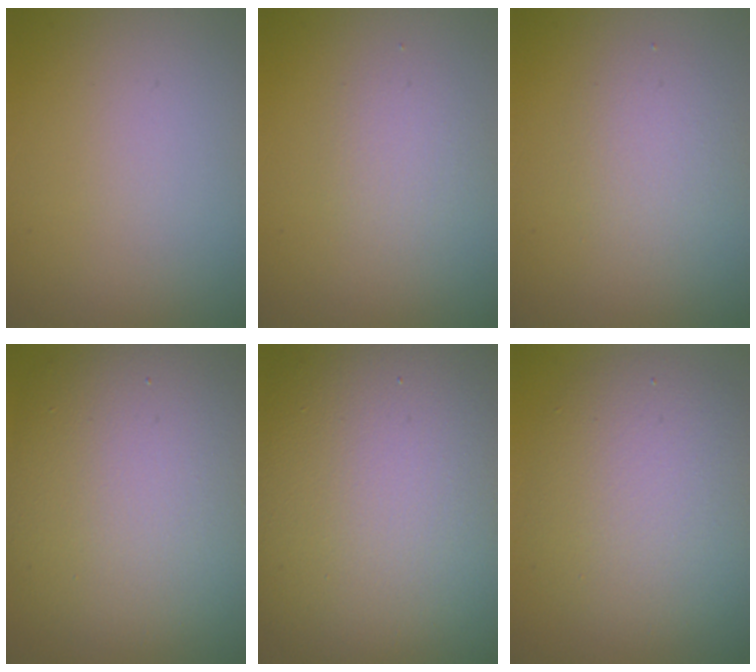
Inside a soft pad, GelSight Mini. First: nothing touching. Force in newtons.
{"total": 1.7, "press": 1.7, "slide": 0.1}
{"total": 2.2, "press": 2.2, "slide": 0.0}
{"total": 12.3, "press": 12.2, "slide": 0.9}
{"total": 17.2, "press": 17.1, "slide": 1.2}
{"total": 6.6, "press": 6.6, "slide": 0.3}